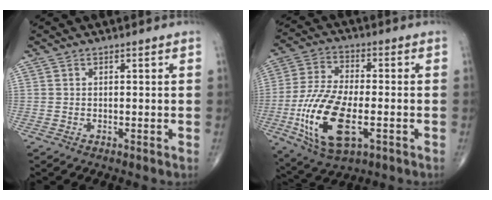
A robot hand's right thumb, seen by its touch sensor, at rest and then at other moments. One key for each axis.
{"total": 17.2, "fx": -4.6, "fy": 7.8, "fz": 14.6, "tx": -0.298, "ty": 0.005, "tz": -0.077}